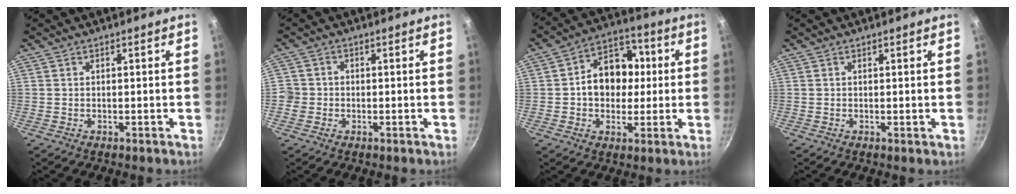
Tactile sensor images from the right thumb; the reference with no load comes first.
{"total": 3.2, "force": [-0.6, 3.1, 0.5], "torque": [0.012, 0.011, -0.016]}
{"total": 12.9, "force": [0.6, 9.7, 8.5], "torque": [-0.088, 0.024, 0.002]}
{"total": 0.5, "force": [0.0, 0.1, 0.5], "torque": [-0.012, -0.004, 0.000]}